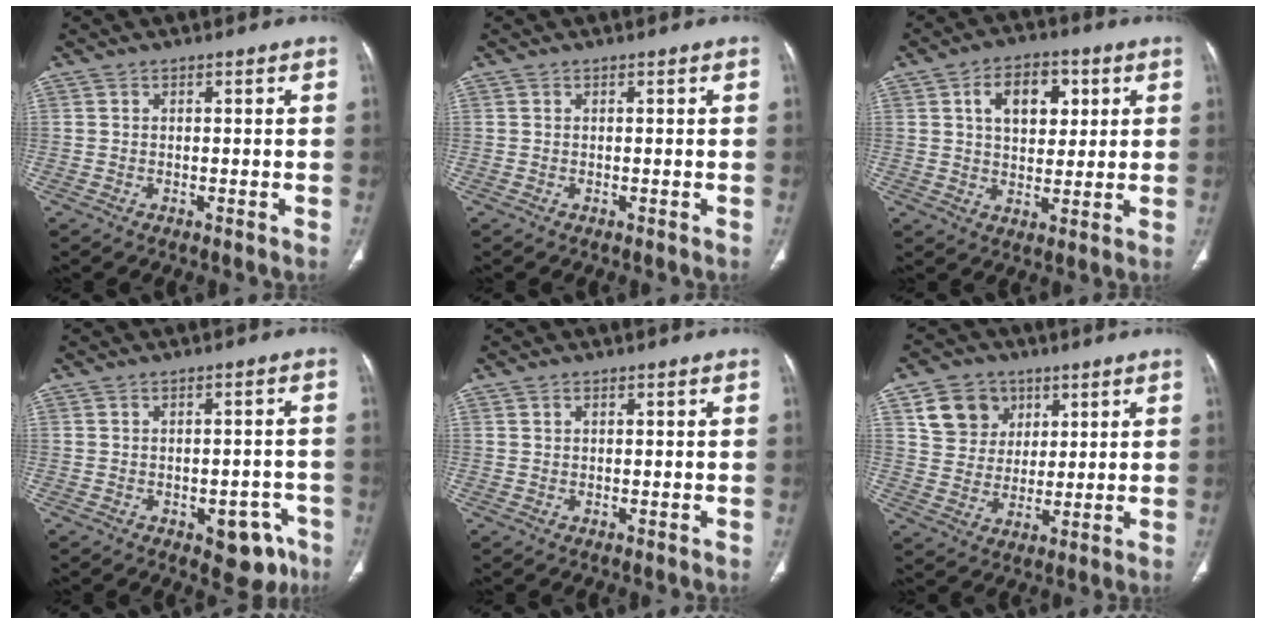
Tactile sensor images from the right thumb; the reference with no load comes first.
{"total": 0.0}
{"total": 10.4, "force": [3.4, 6.8, 7.1], "torque": [-0.074, -0.004, 0.053]}
{"total": 7.1, "force": [-3.6, 4.1, 4.5], "torque": [-0.020, 0.023, -0.037]}
{"total": 0.7, "force": [0.4, 0.4, 0.3], "torque": [-0.005, -0.002, 0.007]}
{"total": 10.1, "force": [4.6, 8.4, 3.2], "torque": [-0.027, -0.011, 0.086]}